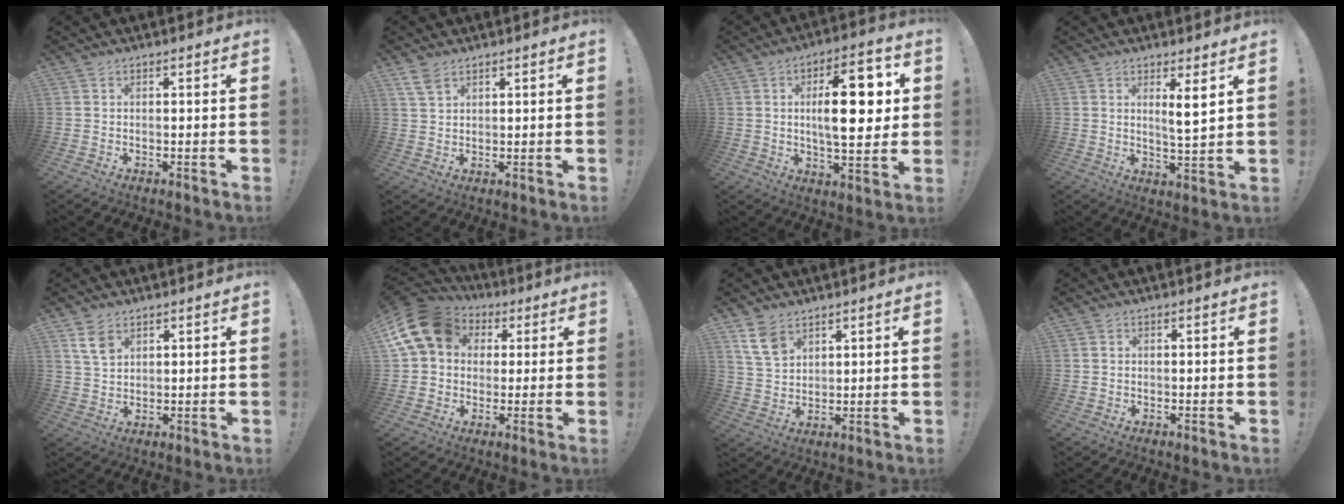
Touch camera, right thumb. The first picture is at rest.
{"total": 4.2, "force": [2.9, 1.9, 2.3], "torque": [-0.046, -0.010, 0.055]}
{"total": 16.8, "force": [2.6, 6.8, 15.2], "torque": [-0.226, 0.000, 0.035]}
{"total": 5.7, "force": [2.8, 0.2, 5.0], "torque": [-0.076, -0.020, 0.040]}
{"total": 5.8, "force": [3.2, 3.5, 3.2], "torque": [-0.049, -0.011, 0.061]}
{"total": 15.8, "force": [5.3, 12.0, 8.8], "torque": [-0.153, -0.013, 0.102]}
{"total": 8.0, "force": [5.0, 4.8, 4.1], "torque": [-0.074, -0.018, 0.099]}
{"total": 0.5, "force": [0.1, 0.5, 0.1], "torque": [-0.006, 0.005, 0.003]}